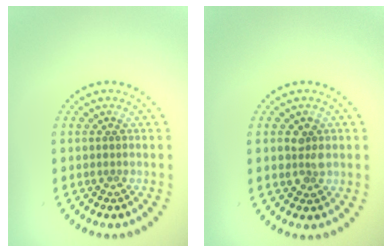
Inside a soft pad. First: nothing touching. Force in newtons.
{"total": 1.9, "press": 1.9, "slide": 0.5}